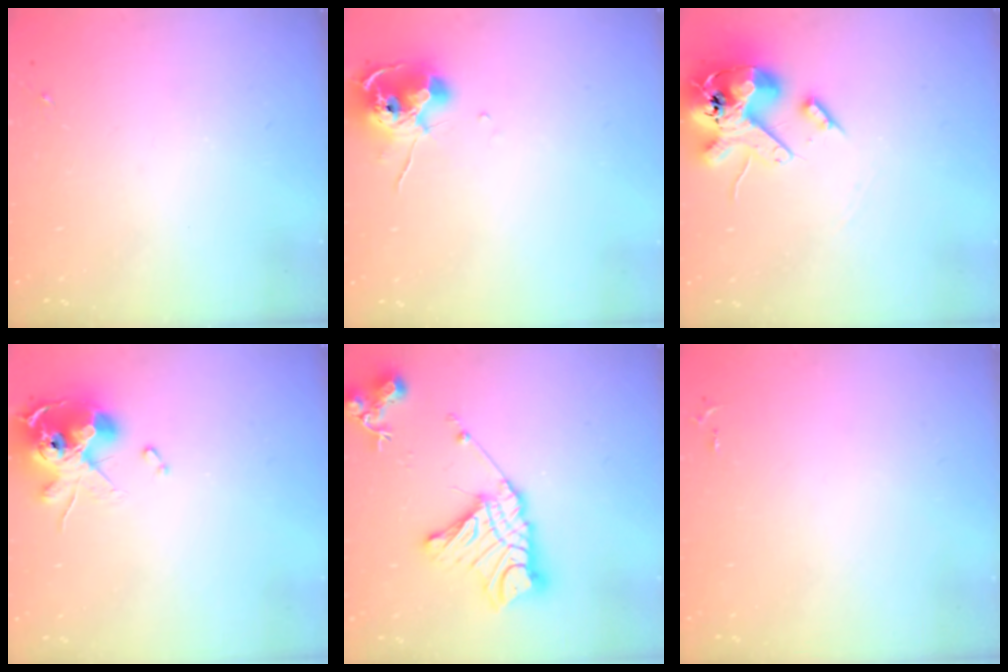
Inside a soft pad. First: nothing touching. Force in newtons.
{"total": 10.4, "press": 10.3, "slide": 1.2}
{"total": 16.8, "press": 16.5, "slide": 2.9}
{"total": 13.0, "press": 12.9, "slide": 1.8}
{"total": 19.1, "press": 19.0, "slide": 1.8}
{"total": 2.6, "press": 2.6, "slide": 0.3}